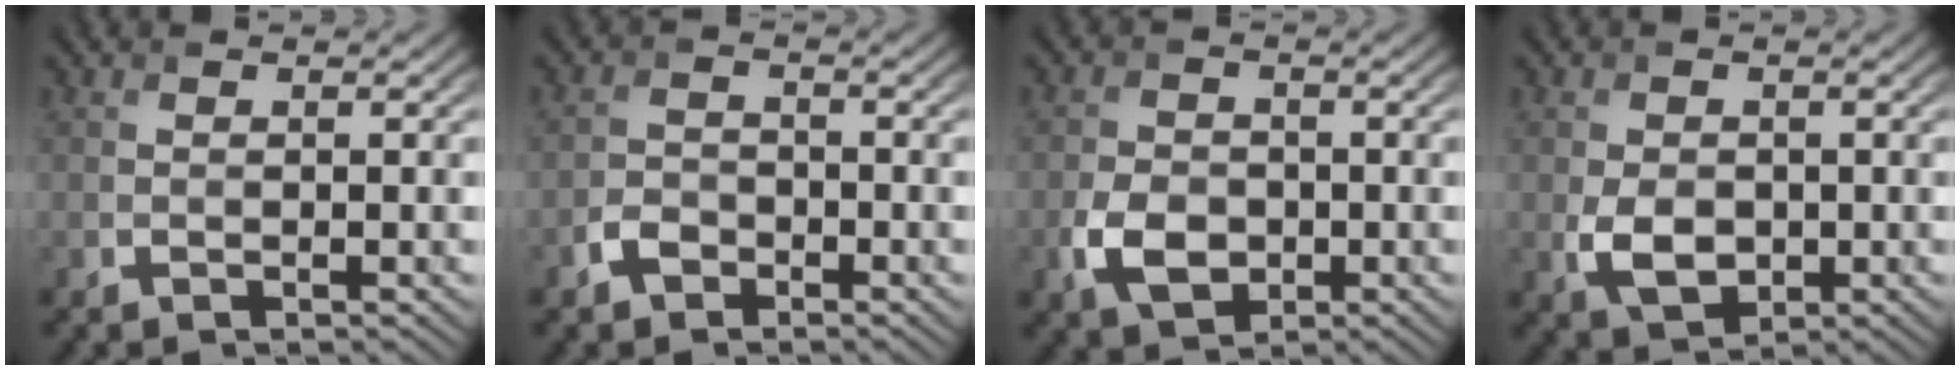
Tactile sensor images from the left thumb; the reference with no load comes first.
{"total": 2.6, "force": [-1.7, 1.7, 1.0], "torque": [-0.021, 0.003, -0.041]}
{"total": 5.0, "force": [-1.6, 3.6, 3.1], "torque": [-0.067, -0.009, -0.034]}
{"total": 4.1, "force": [-0.6, 2.9, 2.8], "torque": [-0.062, -0.012, -0.010]}